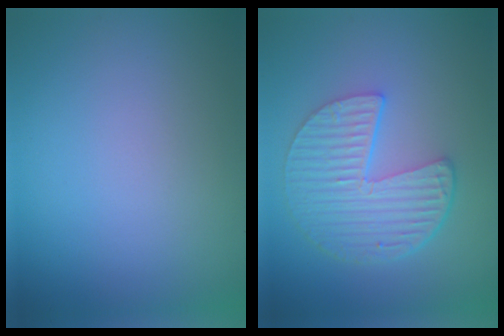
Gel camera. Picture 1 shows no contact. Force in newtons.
{"total": 5.9, "press": 4.3, "slide": 4.0}